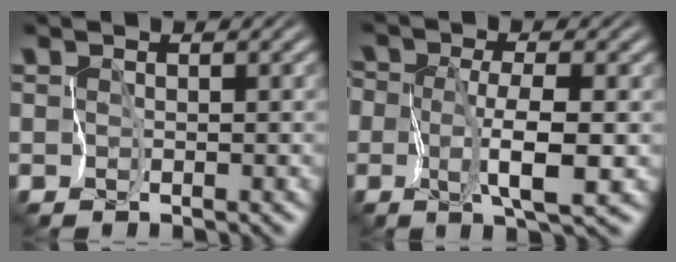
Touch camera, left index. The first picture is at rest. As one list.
[{"total": 4.4, "force": [-0.4, 1.3, 4.2], "torque": [-0.082, -0.001, -0.016]}]